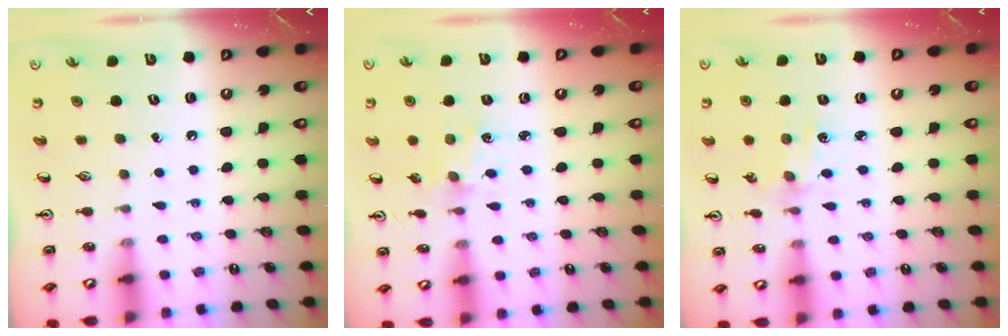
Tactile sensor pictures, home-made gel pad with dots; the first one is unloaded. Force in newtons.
{"total": 1.5, "press": 1.5, "slide": 0.1}
{"total": 2.5, "press": 2.5, "slide": 0.5}